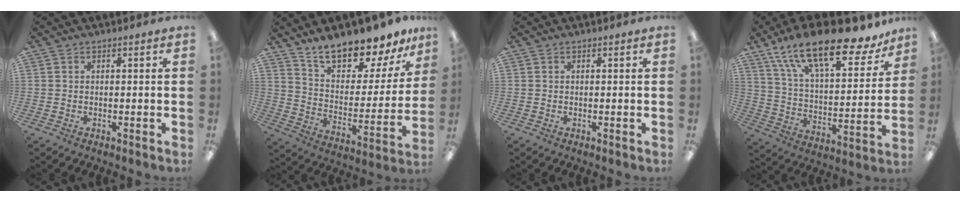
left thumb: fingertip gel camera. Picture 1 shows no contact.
{"total": 16.4, "force": [14.9, 4.2, 5.4], "torque": [-0.101, -0.117, 0.262]}
{"total": 0.0}
{"total": 23.9, "force": [17.0, 7.8, 14.9], "torque": [-0.245, -0.103, 0.286]}